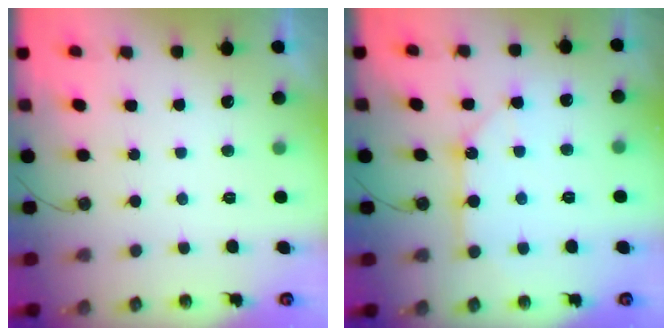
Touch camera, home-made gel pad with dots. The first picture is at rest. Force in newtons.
{"total": 10.3, "press": 10.2, "slide": 1.1}